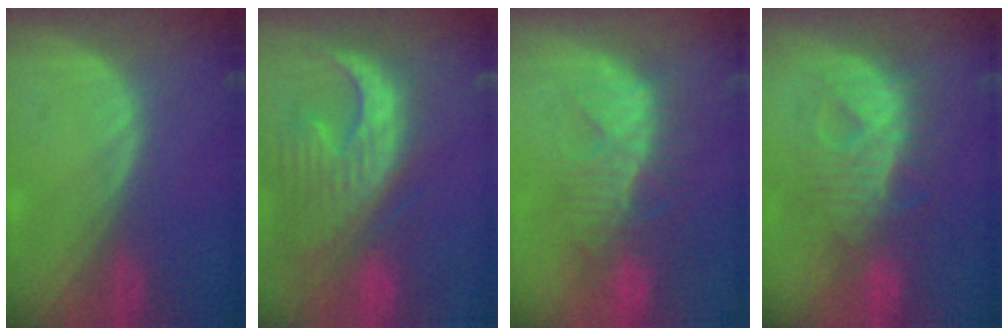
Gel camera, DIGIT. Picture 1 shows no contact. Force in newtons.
{"total": 13.4, "press": 11.3, "slide": 7.1}
{"total": 9.8, "press": 9.0, "slide": 3.9}
{"total": 9.1, "press": 9.1, "slide": 0.5}